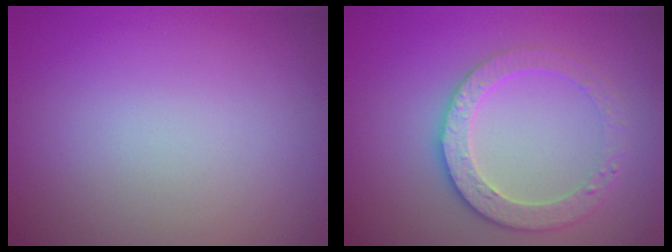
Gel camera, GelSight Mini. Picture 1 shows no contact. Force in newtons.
{"total": 3.4, "press": 3.2, "slide": 0.8}